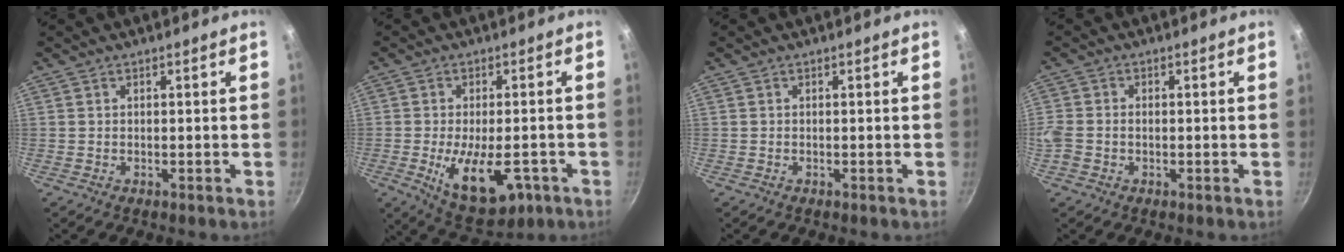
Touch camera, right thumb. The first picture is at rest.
{"total": 12.6, "force": [-4.1, 6.0, 10.3], "torque": [-0.132, 0.005, -0.048]}
{"total": 0.0}
{"total": 4.0, "force": [-1.2, 3.0, 2.3], "torque": [-0.055, 0.002, -0.031]}